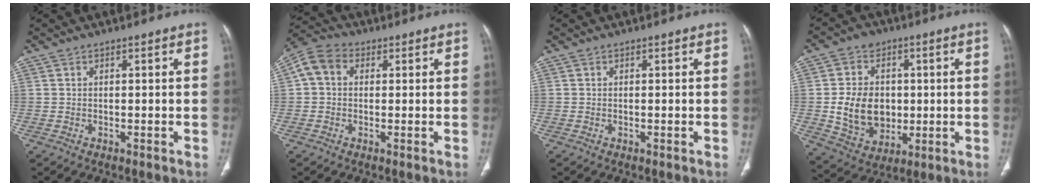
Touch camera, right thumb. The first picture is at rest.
{"total": 6.2, "force": [1.0, 4.9, 3.6], "torque": [-0.067, 0.022, 0.009]}
{"total": 0.0}
{"total": 14.3, "force": [-0.1, 11.5, 8.4], "torque": [-0.109, 0.000, 0.011]}